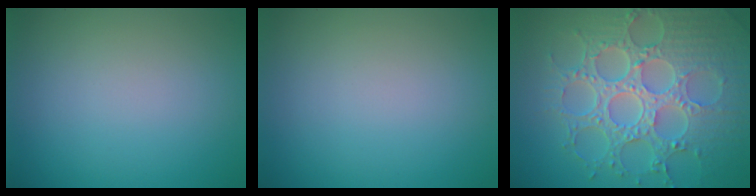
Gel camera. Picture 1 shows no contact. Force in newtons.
{"total": 0.0}
{"total": 8.8, "press": 6.6, "slide": 5.7}